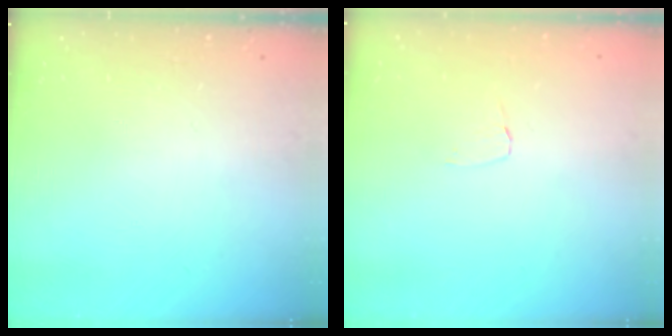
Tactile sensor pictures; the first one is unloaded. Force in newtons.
{"total": 2.6, "press": 2.6, "slide": 0.2}